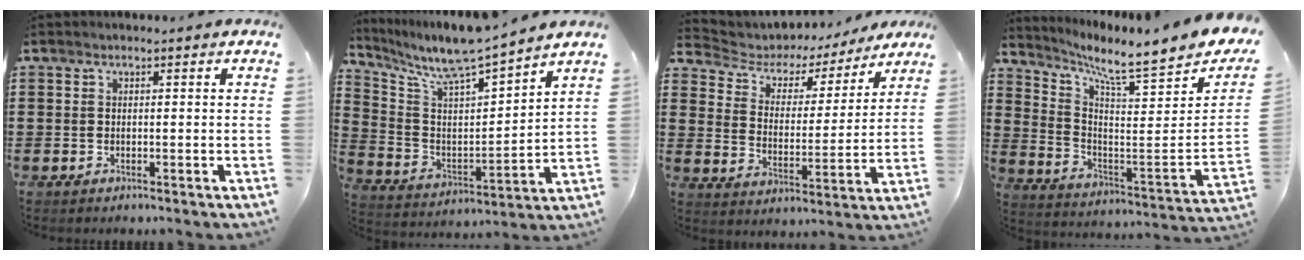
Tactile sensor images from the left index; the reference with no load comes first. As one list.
[{"total": 7.5, "force": [7.1, 0.2, 2.3], "torque": [-0.081, -0.058, 0.117]}, {"total": 4.8, "force": [4.2, 2.0, 1.2], "torque": [-0.049, -0.027, 0.065]}, {"total": 6.3, "force": [5.3, -0.2, 3.3], "torque": [-0.077, -0.068, 0.077]}]